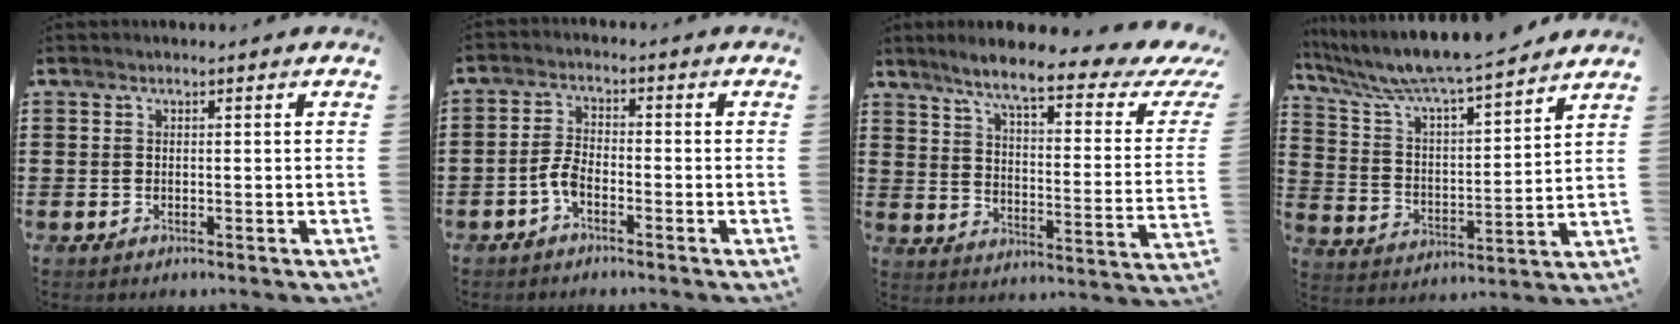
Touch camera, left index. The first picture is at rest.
{"total": 3.4, "force": [-1.8, 1.4, 2.6], "torque": [-0.069, 0.002, -0.041]}
{"total": 8.3, "force": [5.9, -0.1, 5.8], "torque": [-0.126, -0.040, 0.087]}
{"total": 8.0, "force": [7.5, -0.1, 2.9], "torque": [-0.090, -0.051, 0.123]}